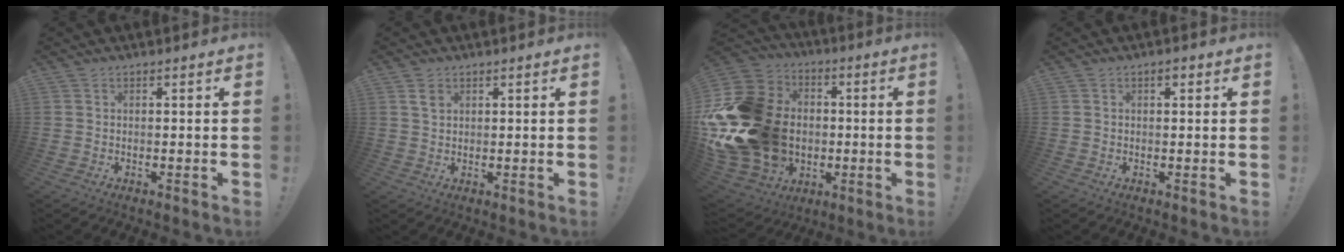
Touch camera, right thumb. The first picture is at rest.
{"total": 2.7, "force": [1.5, 1.7, 1.4], "torque": [-0.006, -0.007, 0.025]}
{"total": 29.6, "force": [-2.2, 22.8, 18.8], "torque": [-0.348, 0.007, 0.026]}
{"total": 1.5, "force": [0.4, 0.9, 1.1], "torque": [-0.017, 0.003, 0.006]}